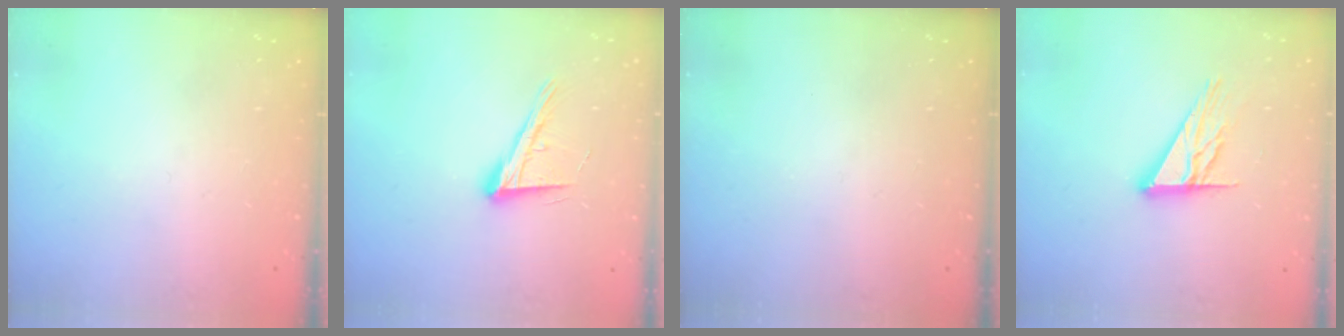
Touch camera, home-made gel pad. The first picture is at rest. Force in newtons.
{"total": 14.6, "press": 14.0, "slide": 3.9}
{"total": 0.0}
{"total": 12.3, "press": 12.3, "slide": 1.2}